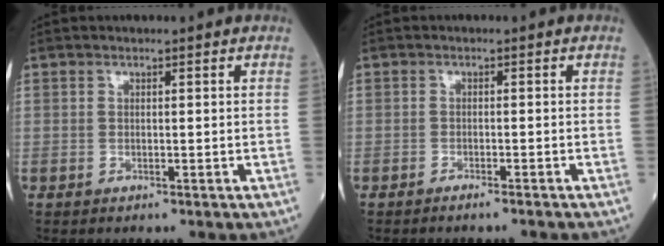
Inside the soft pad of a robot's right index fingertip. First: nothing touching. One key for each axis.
{"total": 2.1, "fx": -1.8, "fy": -0.1, "fz": 1.0, "tx": -0.013, "ty": 0.000, "tz": -0.022}